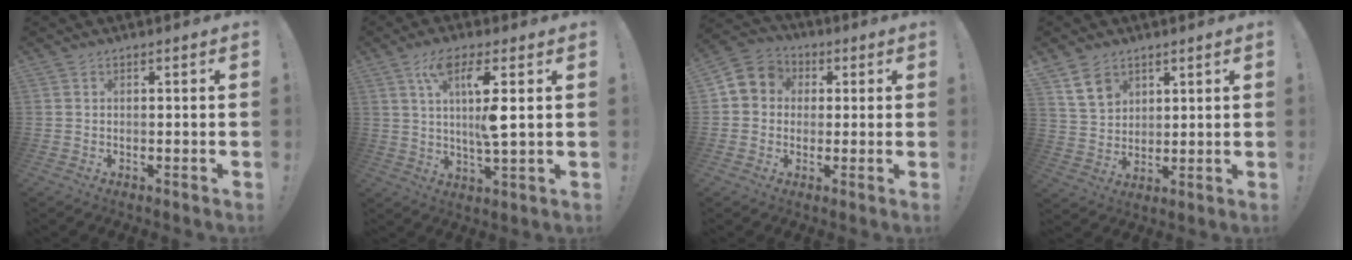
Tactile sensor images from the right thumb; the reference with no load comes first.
{"total": 10.4, "force": [3.6, 1.3, 9.6], "torque": [-0.177, -0.010, 0.054]}
{"total": 6.9, "force": [0.2, 6.6, 2.1], "torque": [-0.032, 0.007, 0.006]}
{"total": 9.1, "force": [5.7, 6.1, 3.5], "torque": [-0.062, -0.025, 0.115]}